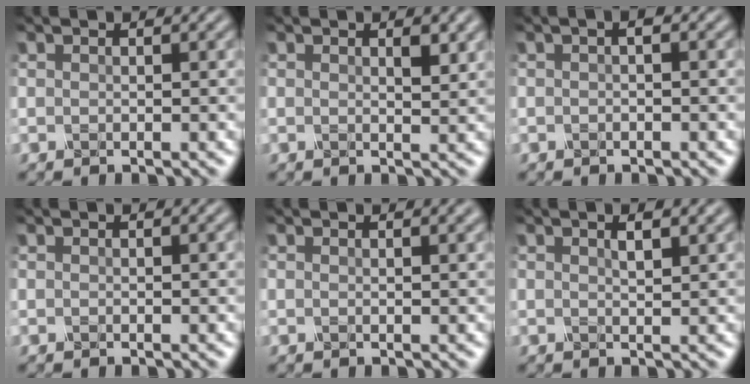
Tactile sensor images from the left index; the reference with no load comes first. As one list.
[{"total": 1.6, "force": [0.7, 0.4, 1.3], "torque": [-0.017, 0.001, 0.018]}, {"total": 2.1, "force": [0.7, 1.0, 1.7], "torque": [-0.016, 0.018, -0.007]}, {"total": 0.0}, {"total": 2.4, "force": [1.3, 1.0, 1.7], "torque": [0.000, 0.013, 0.000]}, {"total": 2.3, "force": [1.1, 0.7, 1.9], "torque": [-0.016, 0.005, 0.011]}]